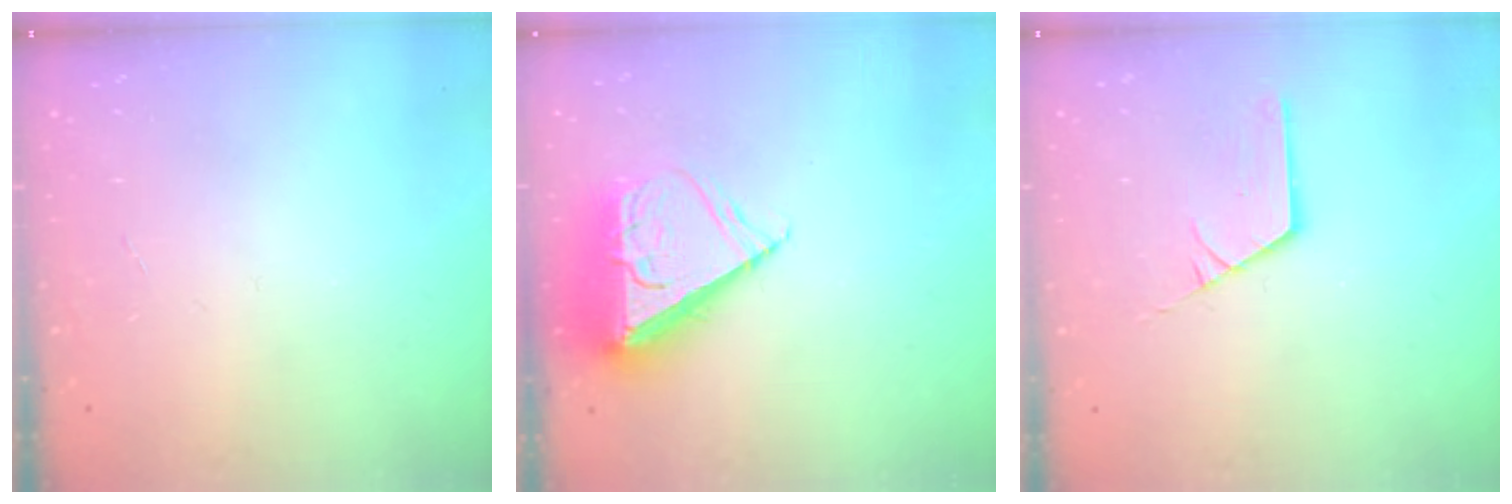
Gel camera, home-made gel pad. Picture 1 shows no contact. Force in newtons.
{"total": 10.0, "press": 9.9, "slide": 1.1}
{"total": 2.3, "press": 2.3, "slide": 0.3}